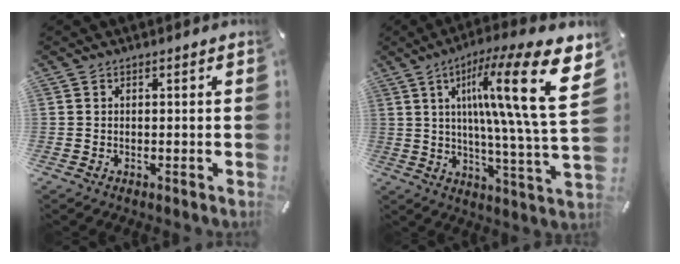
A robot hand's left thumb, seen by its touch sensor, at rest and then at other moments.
{"total": 24.3, "force": [8.2, 4.0, 22.5], "torque": [-0.339, -0.050, 0.113]}